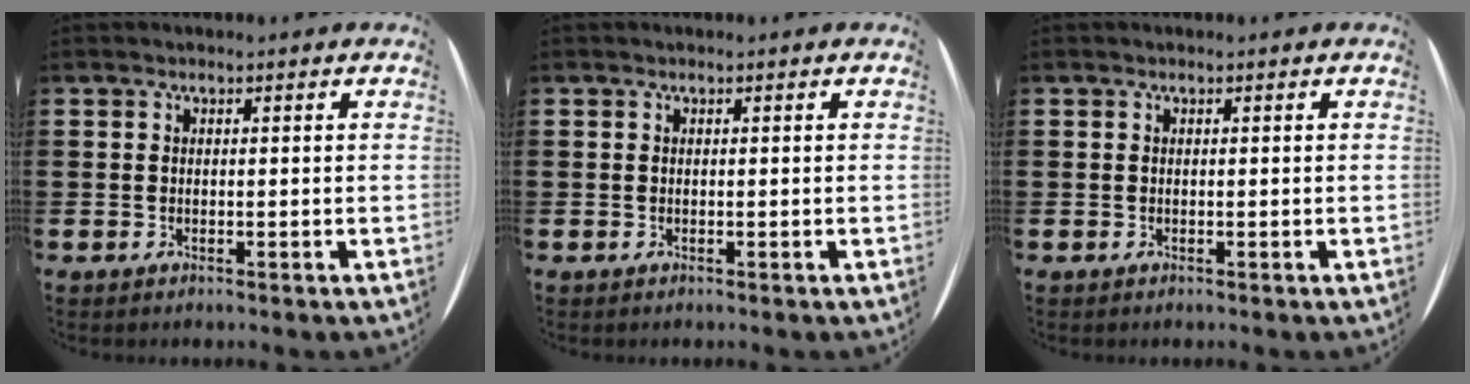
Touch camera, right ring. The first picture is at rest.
{"total": 0.0}
{"total": 0.0}